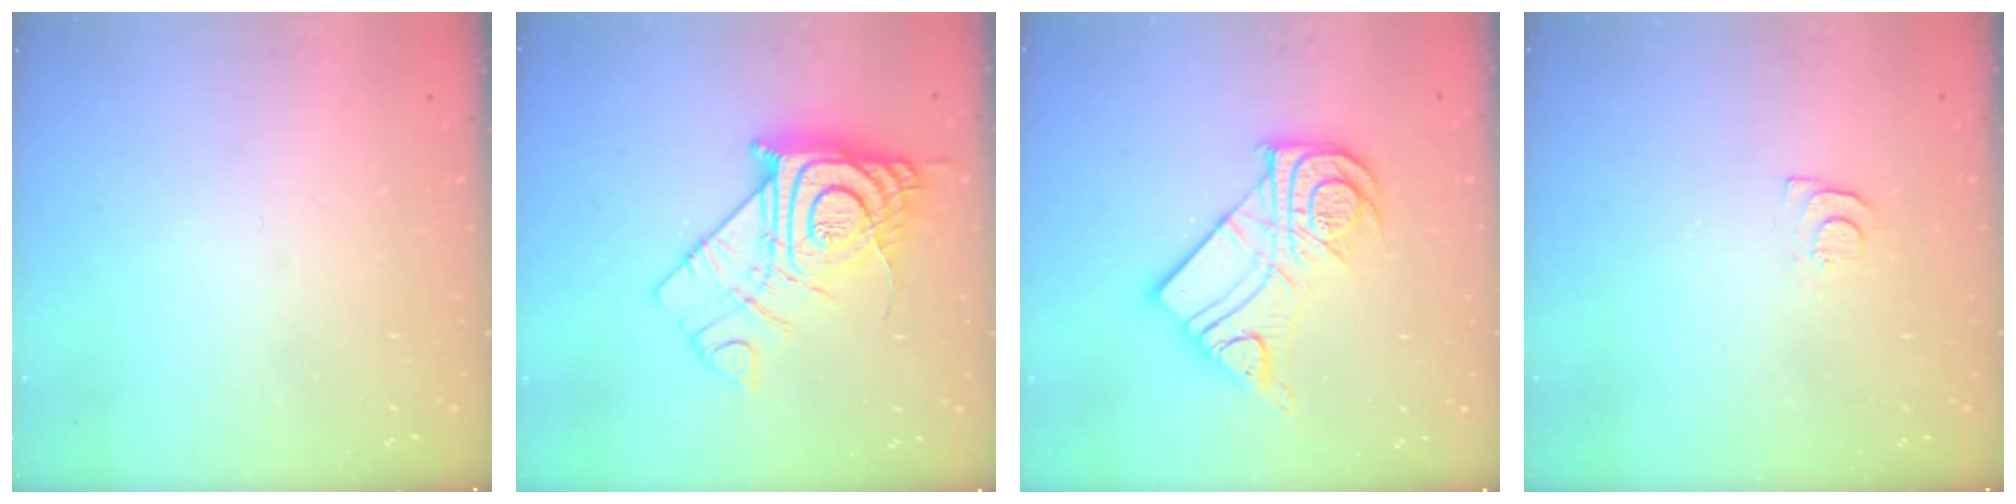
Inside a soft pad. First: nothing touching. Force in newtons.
{"total": 15.9, "press": 15.8, "slide": 1.7}
{"total": 16.1, "press": 16.0, "slide": 1.5}
{"total": 6.9, "press": 6.9, "slide": 0.5}